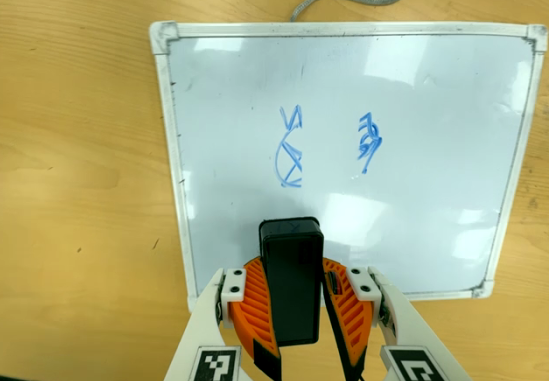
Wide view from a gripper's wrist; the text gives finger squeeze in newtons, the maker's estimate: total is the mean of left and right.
{"total": 10.1, "left": 9.8, "right": 10.4}